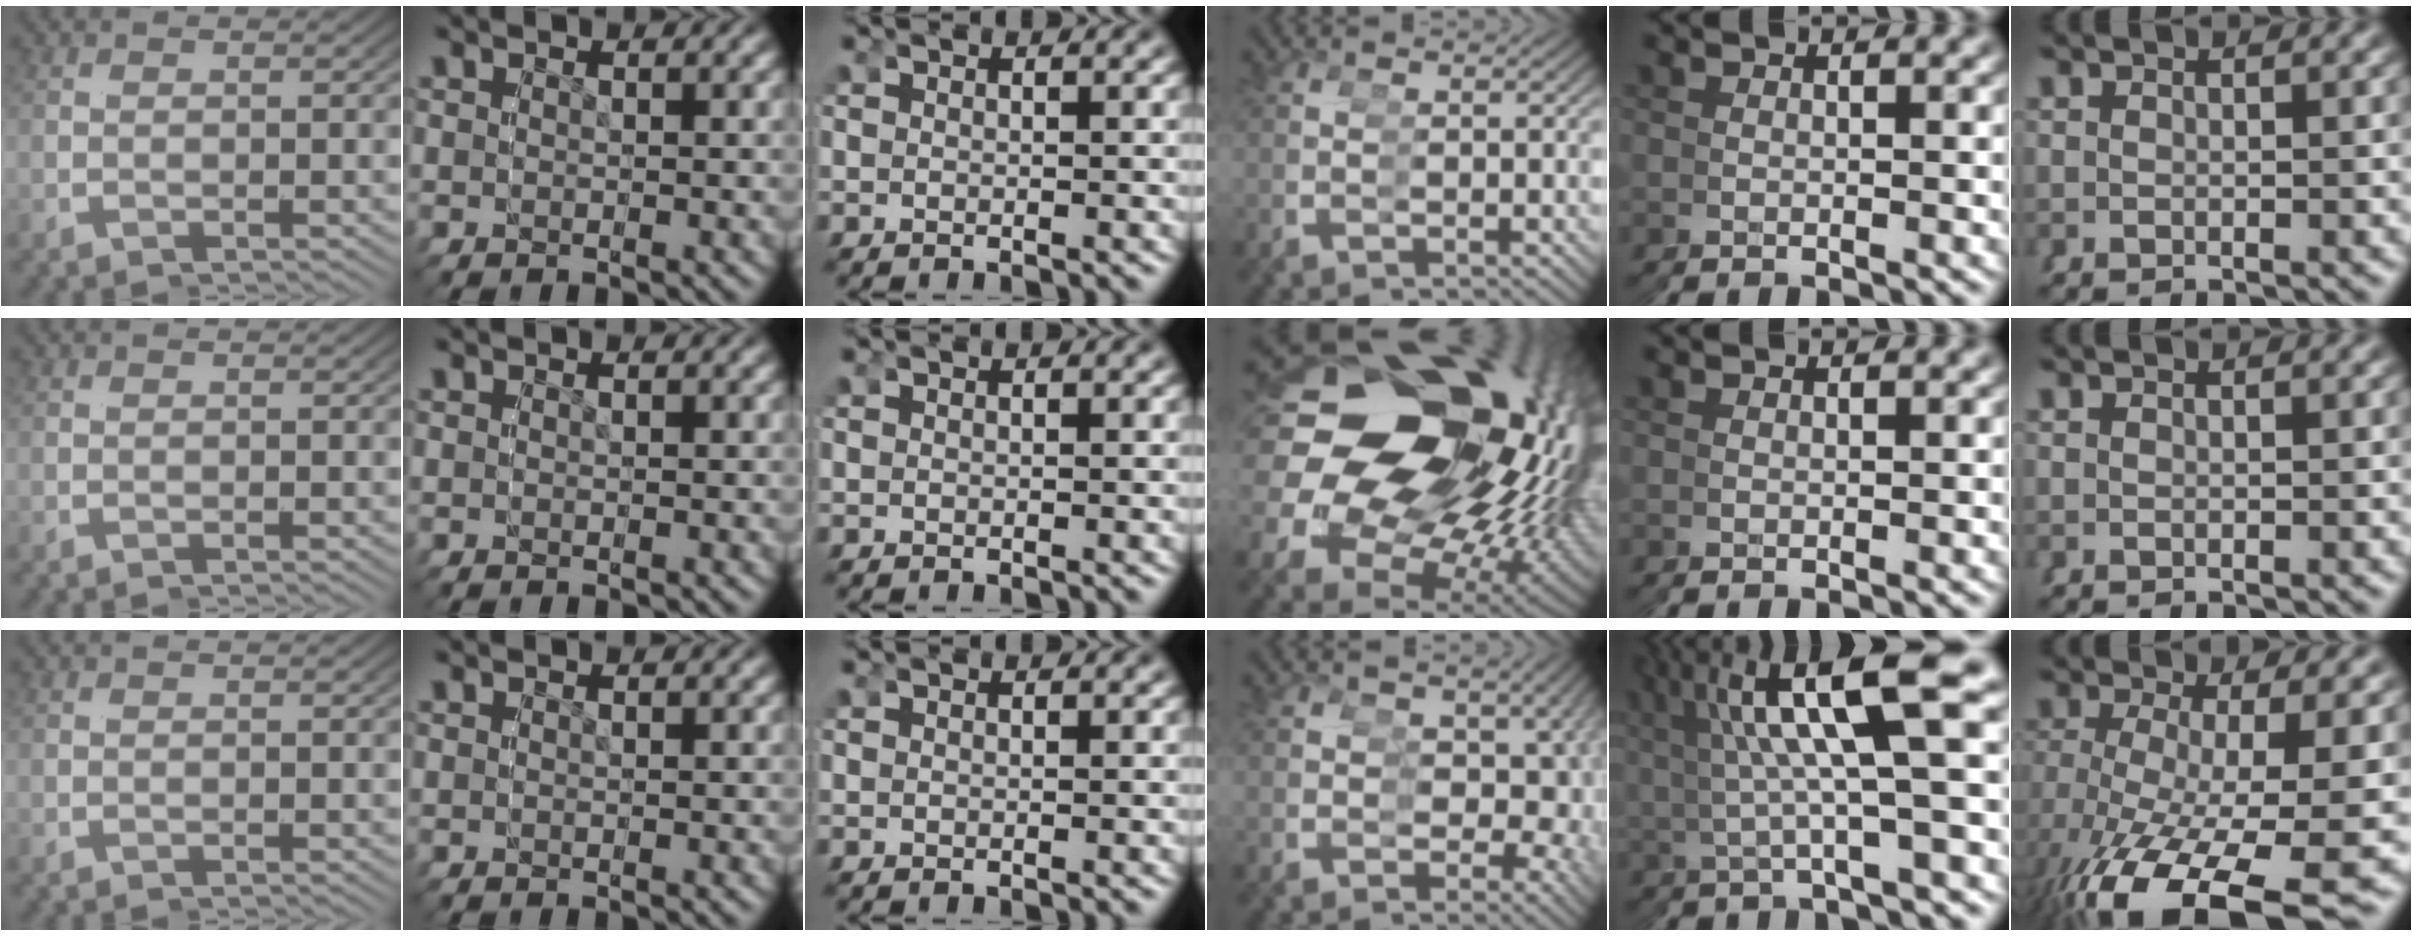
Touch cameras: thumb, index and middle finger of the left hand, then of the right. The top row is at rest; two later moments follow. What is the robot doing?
{"motion": "grasp_and_lifting", "object": "legos"}